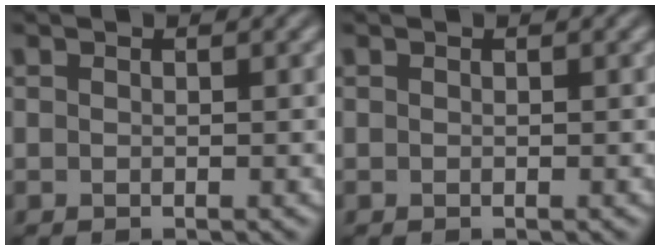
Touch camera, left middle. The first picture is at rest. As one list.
[{"total": 0.0}]